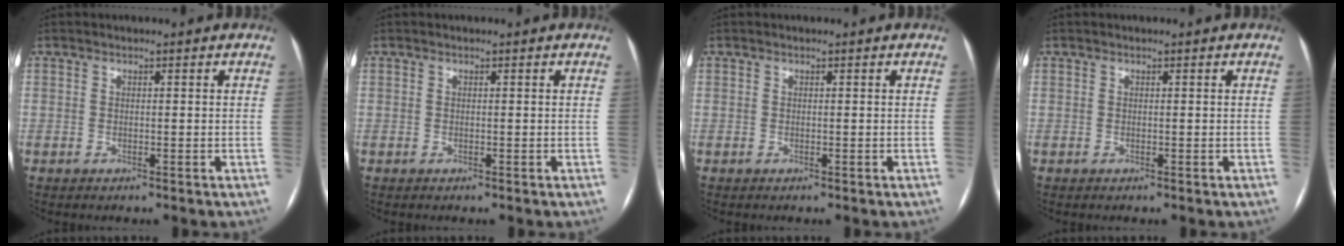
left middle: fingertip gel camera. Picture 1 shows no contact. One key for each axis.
{"total": 0.0}
{"total": 0.0}
{"total": 0.0}